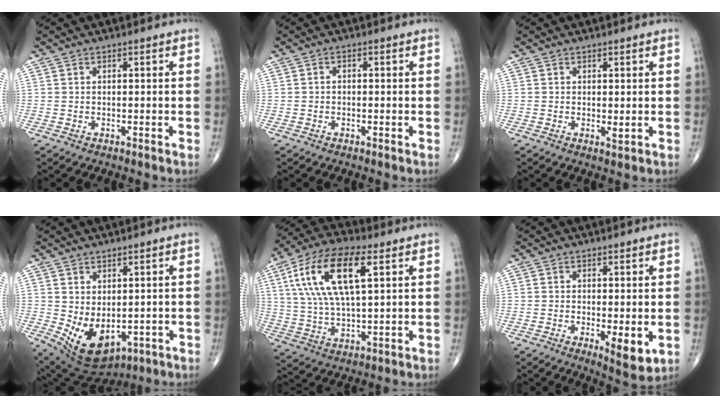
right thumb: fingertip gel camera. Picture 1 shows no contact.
{"total": 0.7, "force": [-0.2, 0.5, 0.4], "torque": [-0.003, 0.003, -0.007]}
{"total": 1.0, "force": [0.3, 0.4, 0.9], "torque": [-0.016, -0.006, 0.005]}
{"total": 10.2, "force": [-1.2, 6.2, 7.9], "torque": [-0.121, -0.007, 0.011]}
{"total": 17.5, "force": [5.8, 6.9, 15.0], "torque": [-0.296, 0.006, 0.104]}
{"total": 5.5, "force": [-1.1, 1.8, 5.1], "torque": [-0.076, -0.018, -0.014]}